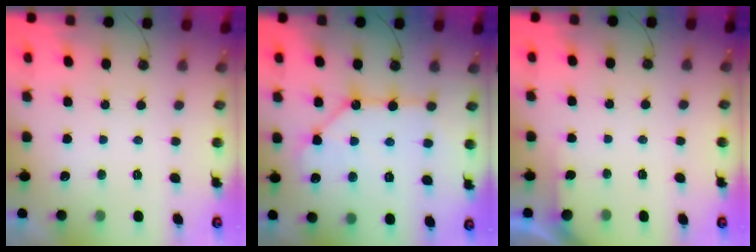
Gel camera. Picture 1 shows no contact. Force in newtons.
{"total": 10.8, "press": 10.8, "slide": 1.1}
{"total": 1.5, "press": 1.5, "slide": 0.2}